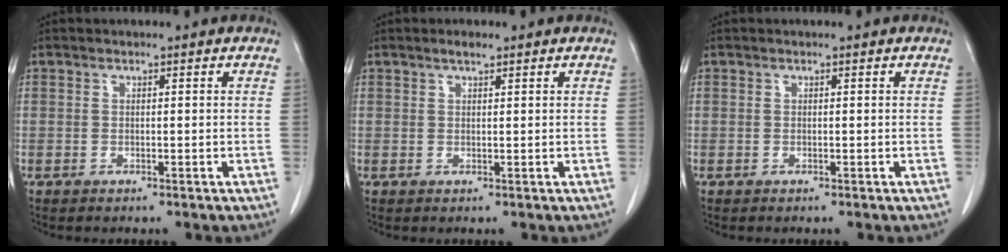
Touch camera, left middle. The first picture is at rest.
{"total": 1.3, "force": [1.0, 0.2, 0.8], "torque": [-0.019, 0.002, 0.021]}
{"total": 0.0}